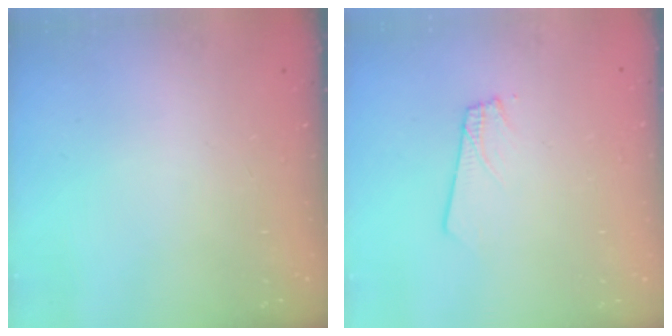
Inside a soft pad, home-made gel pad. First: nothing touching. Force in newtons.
{"total": 1.8, "press": 1.8, "slide": 0.1}